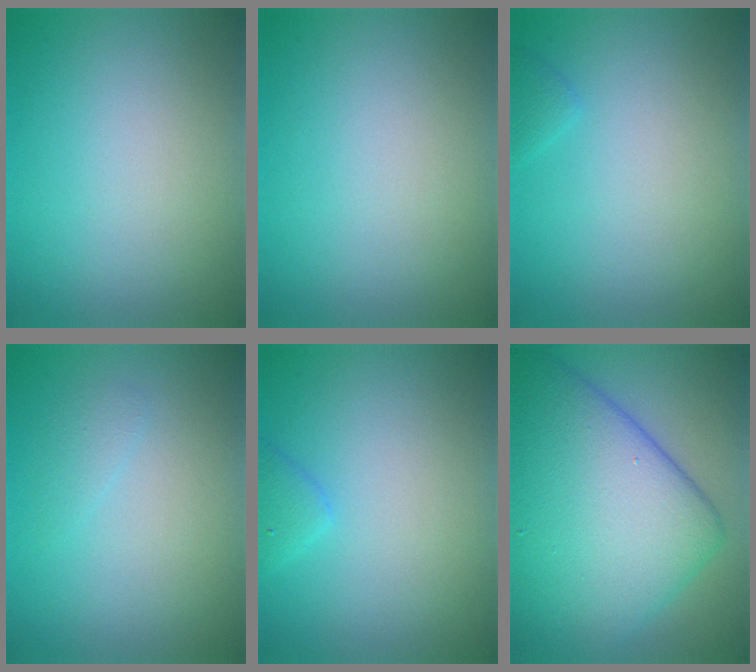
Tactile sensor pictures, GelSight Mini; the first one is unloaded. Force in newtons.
{"total": 0.0}
{"total": 0.7, "press": 0.7, "slide": 0.1}
{"total": 0.9, "press": 0.9, "slide": 0.1}
{"total": 1.4, "press": 1.4, "slide": 0.1}
{"total": 14.2, "press": 14.2, "slide": 0.4}